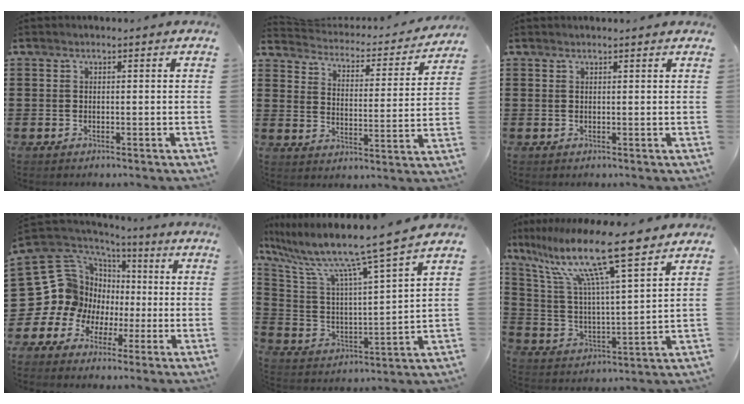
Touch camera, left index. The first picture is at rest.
{"total": 2.8, "force": [2.8, 0.5, 0.3], "torque": [-0.028, -0.024, 0.038]}
{"total": 0.8, "force": [0.7, 0.0, 0.2], "torque": [-0.005, -0.001, 0.015]}
{"total": 11.6, "force": [-0.2, 11.4, 2.2], "torque": [-0.109, -0.037, 0.012]}
{"total": 9.5, "force": [7.7, -0.3, 5.6], "torque": [-0.143, -0.058, 0.119]}
{"total": 13.4, "force": [10.3, 0.8, 8.5], "torque": [-0.192, -0.057, 0.172]}